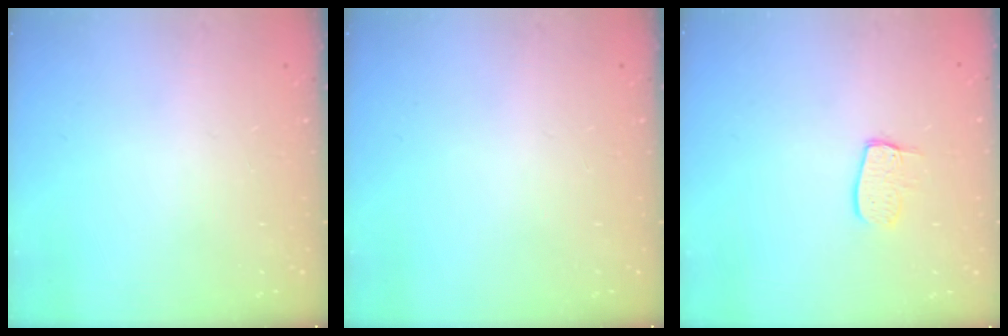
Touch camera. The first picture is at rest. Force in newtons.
{"total": 0.0}
{"total": 7.5, "press": 7.5, "slide": 0.6}